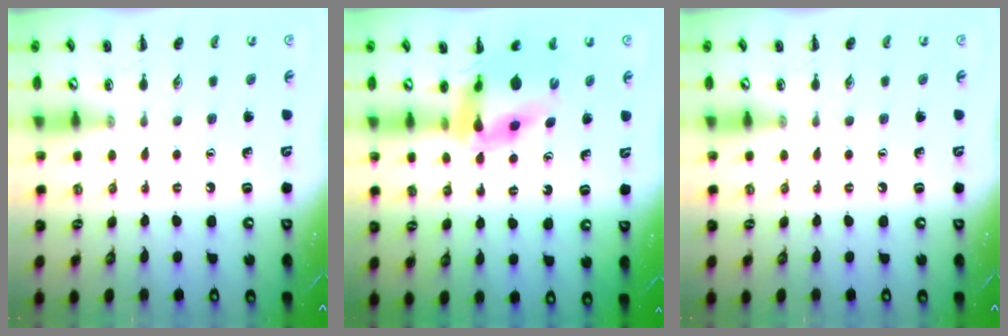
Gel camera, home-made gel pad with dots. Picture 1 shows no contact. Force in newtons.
{"total": 8.0, "press": 7.7, "slide": 2.3}
{"total": 0.0}